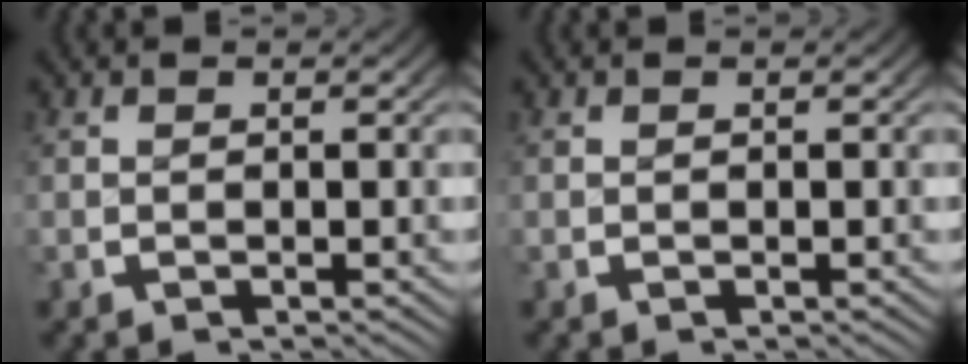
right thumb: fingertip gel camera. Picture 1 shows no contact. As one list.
[{"total": 0.0}]